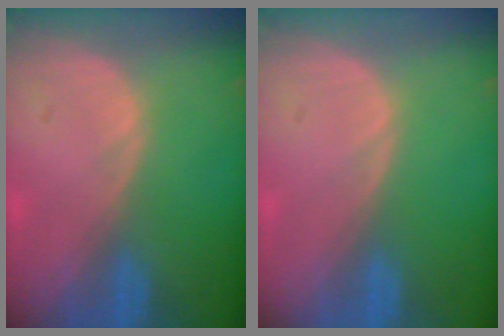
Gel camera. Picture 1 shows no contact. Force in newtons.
{"total": 0.0}